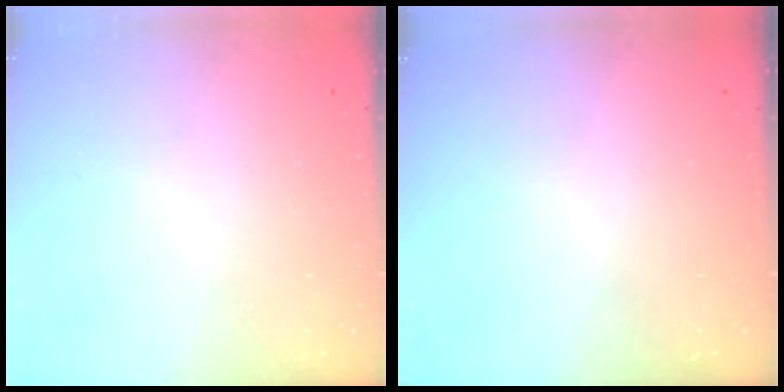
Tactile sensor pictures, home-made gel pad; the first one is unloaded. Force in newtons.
{"total": 0.0}